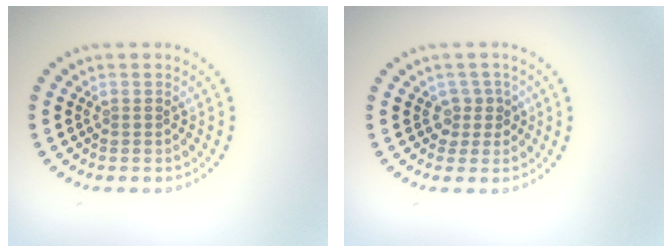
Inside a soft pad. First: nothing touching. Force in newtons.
{"total": 1.9, "press": 1.4, "slide": 1.3}